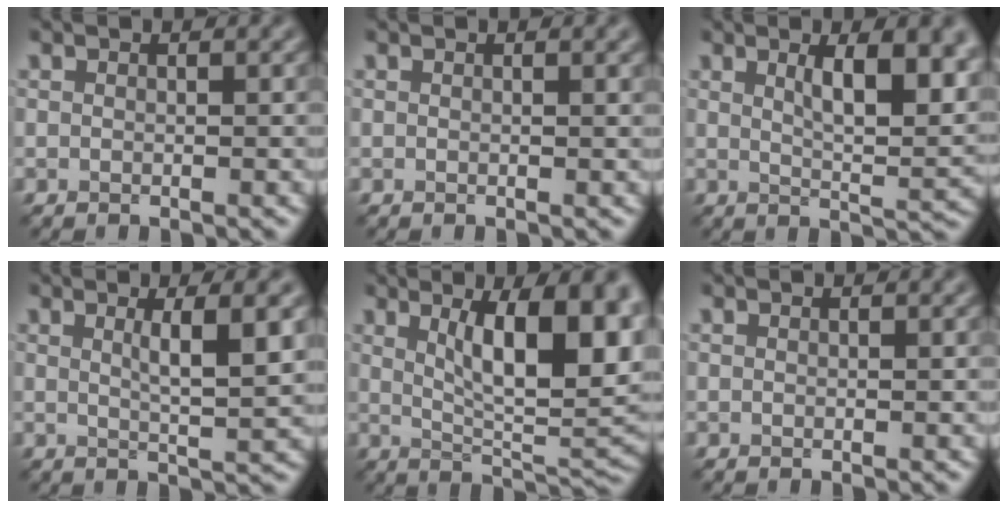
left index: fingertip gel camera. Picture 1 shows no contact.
{"total": 0.9, "force": [0.5, 0.2, 0.8], "torque": [-0.006, 0.005, 0.006]}
{"total": 8.2, "force": [2.9, 2.7, 7.2], "torque": [-0.092, -0.001, 0.047]}
{"total": 4.9, "force": [1.3, 1.0, 4.6], "torque": [-0.063, -0.001, 0.020]}
{"total": 11.5, "force": [2.9, 4.1, 10.3], "torque": [-0.135, -0.004, 0.051]}
{"total": 0.0}